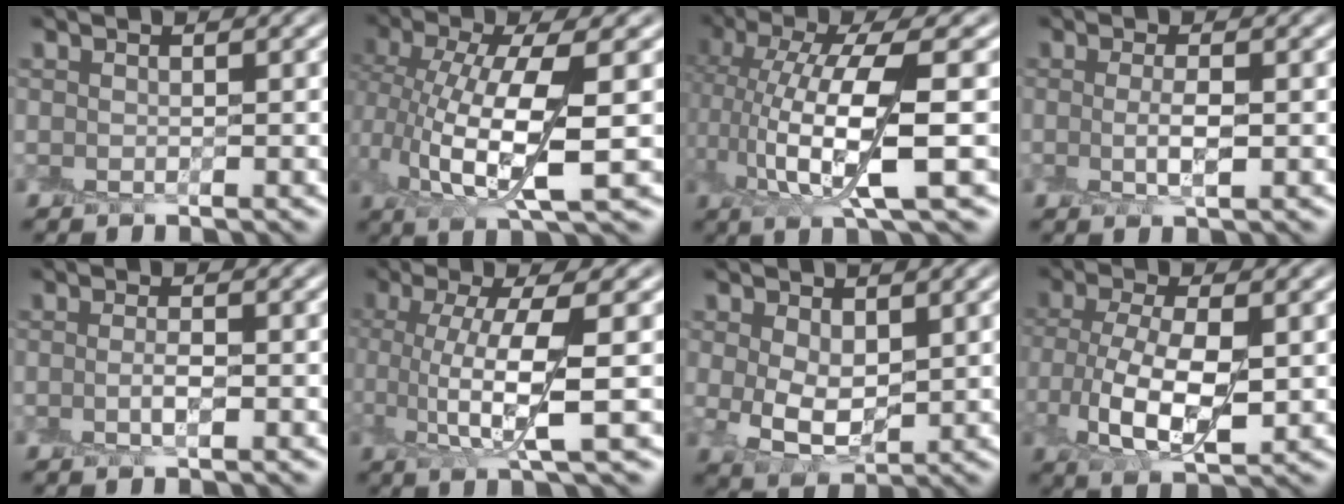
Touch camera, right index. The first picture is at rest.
{"total": 7.4, "force": [0.8, 2.6, 6.9], "torque": [-0.140, 0.001, 0.018]}
{"total": 7.9, "force": [0.6, 2.1, 7.6], "torque": [-0.148, 0.004, 0.018]}
{"total": 2.1, "force": [-0.1, 0.5, 2.1], "torque": [-0.042, 0.000, -0.002]}
{"total": 1.3, "force": [-0.2, 0.3, 1.2], "torque": [-0.024, 0.004, -0.007]}
{"total": 5.6, "force": [1.0, 1.3, 5.4], "torque": [-0.102, 0.006, 0.024]}
{"total": 4.3, "force": [0.5, 2.9, 3.1], "torque": [-0.064, 0.004, 0.016]}
{"total": 6.4, "force": [0.0, 3.5, 5.3], "torque": [-0.113, 0.004, 0.005]}